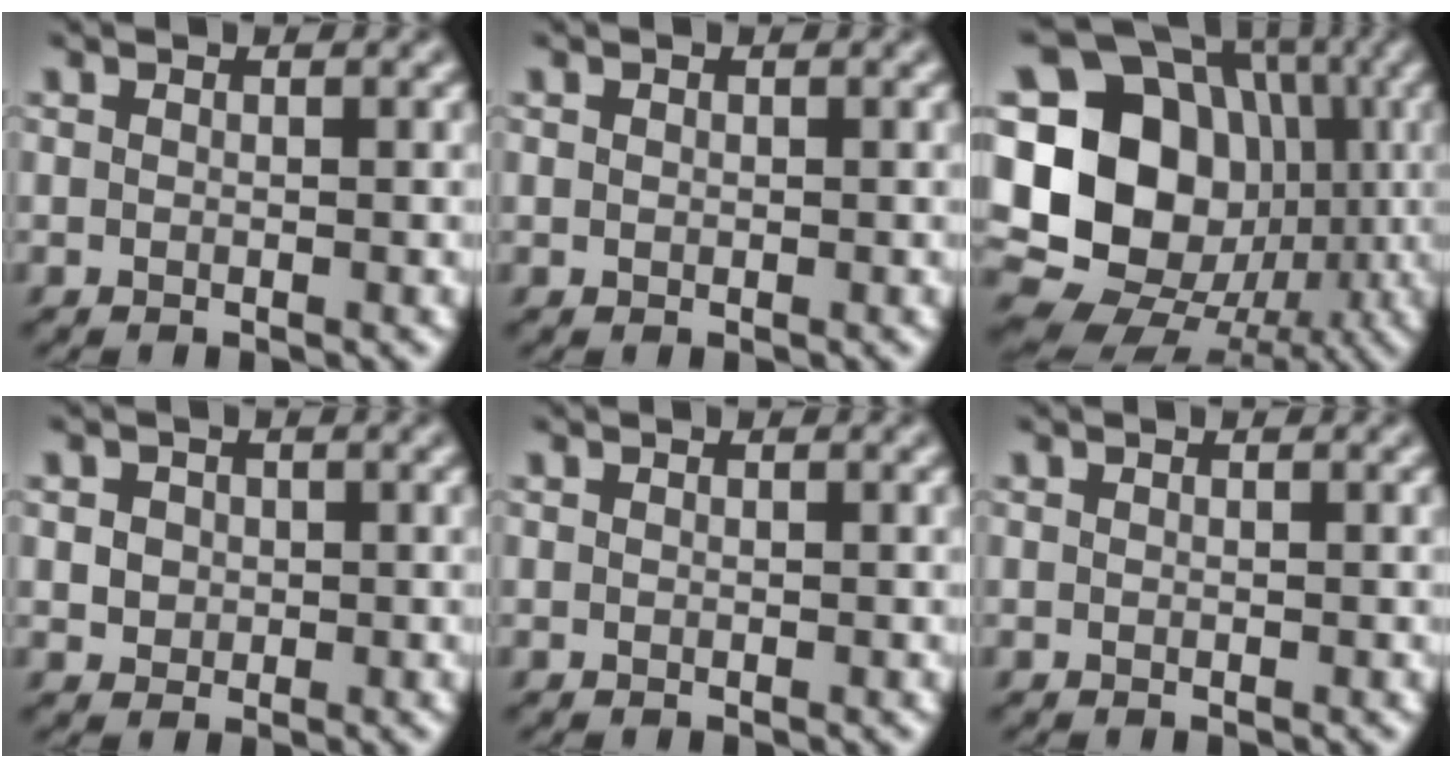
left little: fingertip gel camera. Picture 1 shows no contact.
{"total": 0.0}
{"total": 21.6, "force": [0.3, 19.0, 10.2], "torque": [-0.196, 0.035, -0.035]}
{"total": 2.5, "force": [0.5, 2.1, 1.2], "torque": [-0.022, 0.008, 0.004]}
{"total": 0.0}
{"total": 0.0}